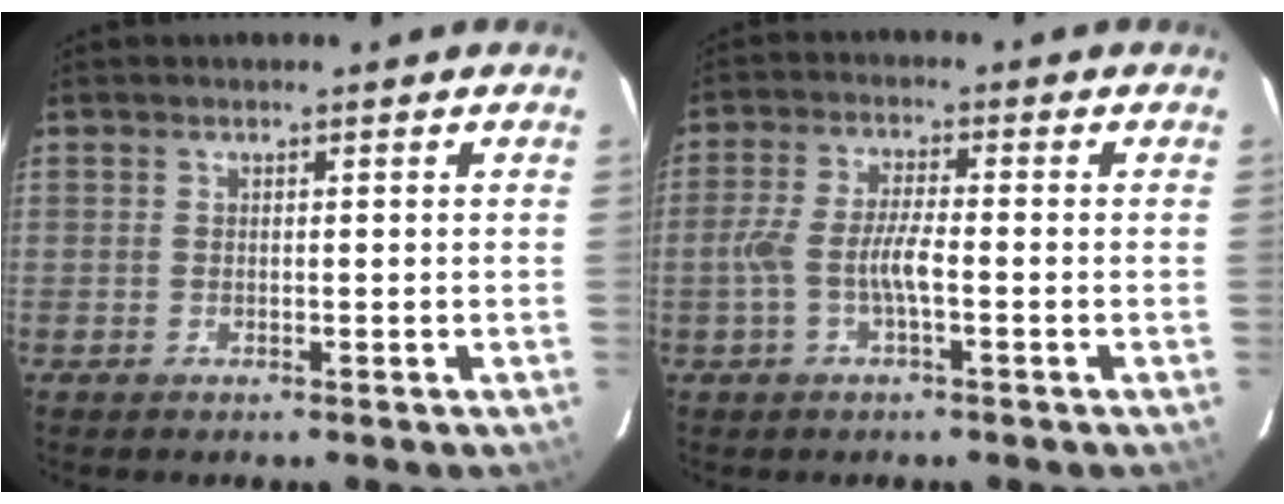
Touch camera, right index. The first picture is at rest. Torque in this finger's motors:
{"motor_torque": [1.14, -0.20, 0.68, 0.18]}